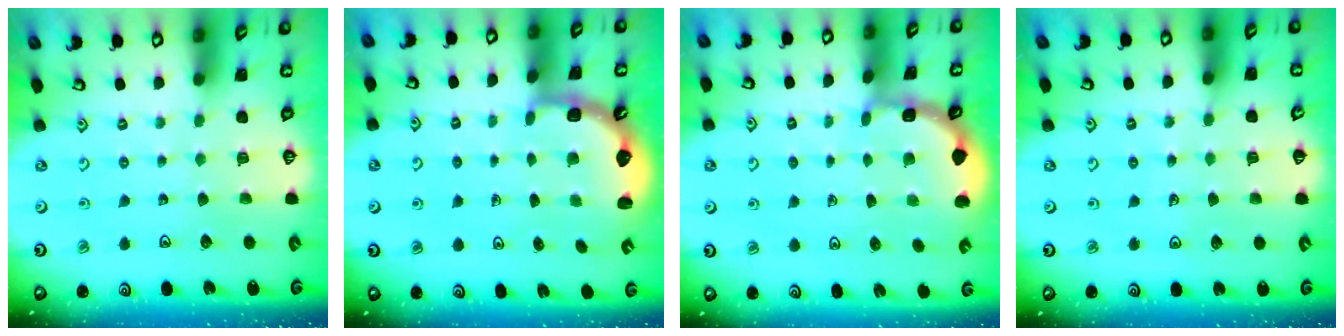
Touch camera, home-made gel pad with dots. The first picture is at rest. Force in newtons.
{"total": 2.5, "press": 2.1, "slide": 1.3}
{"total": 2.1, "press": 2.1, "slide": 0.2}
{"total": 3.9, "press": 3.9, "slide": 0.4}